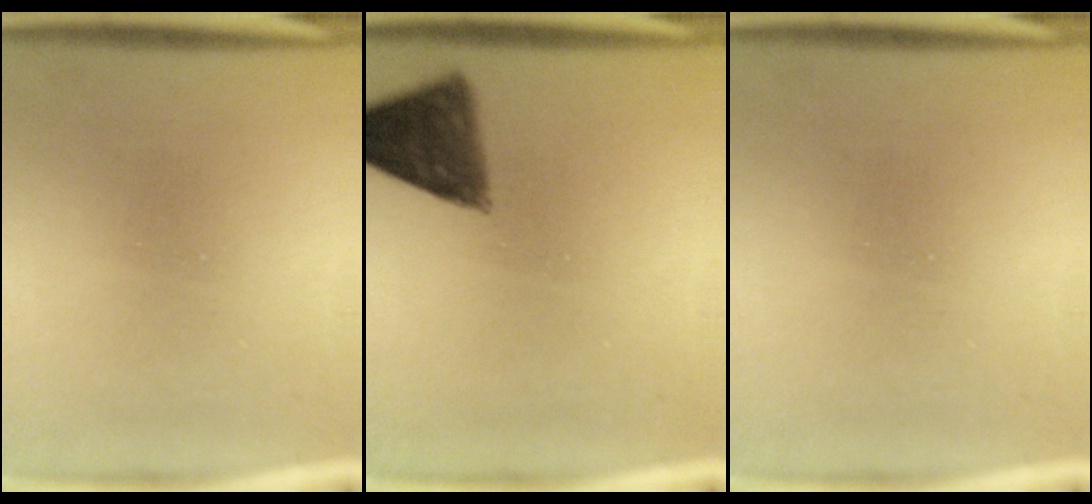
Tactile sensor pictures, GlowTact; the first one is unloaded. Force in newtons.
{"total": 8.2}
{"total": 0.0}